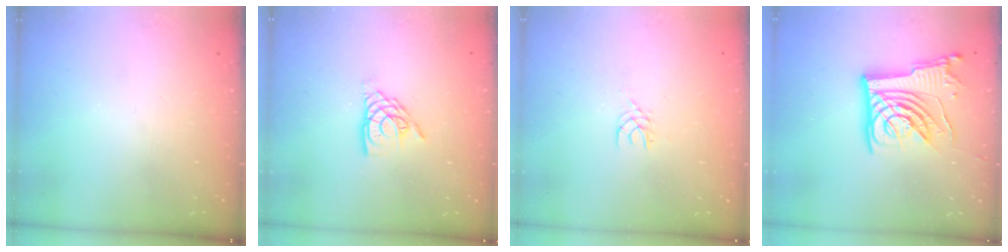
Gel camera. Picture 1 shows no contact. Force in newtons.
{"total": 9.6, "press": 9.5, "slide": 0.9}
{"total": 2.9, "press": 2.9, "slide": 0.4}
{"total": 14.9, "press": 14.8, "slide": 1.8}